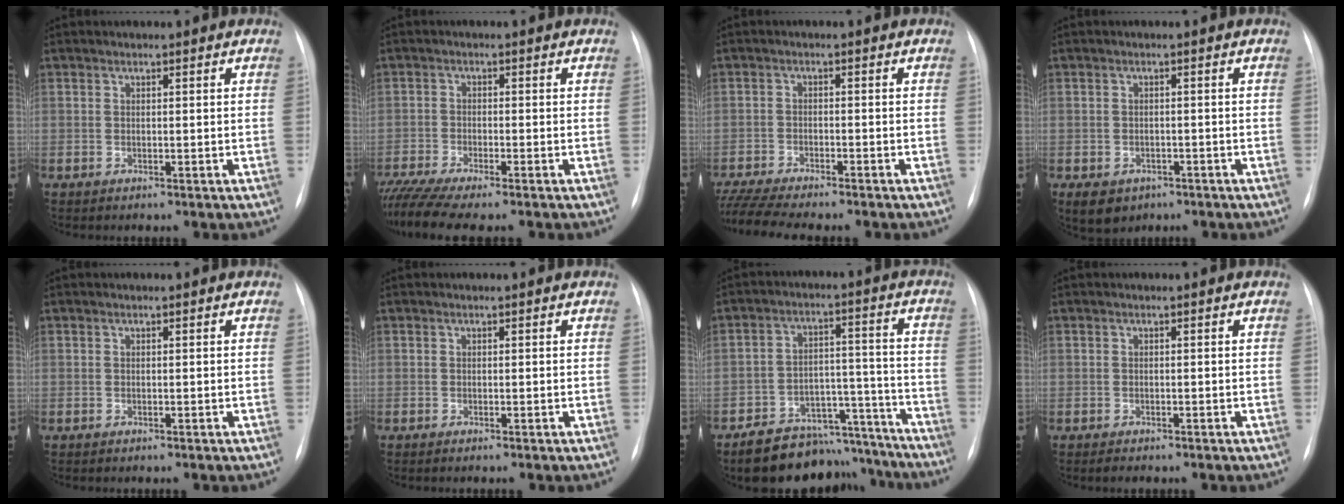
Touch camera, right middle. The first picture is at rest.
{"total": 8.1, "force": [-7.0, 0.0, 4.2], "torque": [-0.071, -0.016, -0.114]}
{"total": 11.3, "force": [-10.0, 1.2, 5.2], "torque": [-0.084, -0.010, -0.151]}
{"total": 8.1, "force": [-4.5, 6.1, 2.9], "torque": [-0.066, 0.001, -0.053]}
{"total": 0.0}
{"total": 0.0}
{"total": 15.3, "force": [-13.9, 5.6, 3.0], "torque": [-0.021, 0.052, -0.195]}
{"total": 2.6, "force": [-2.1, 0.9, 1.2], "torque": [-0.025, -0.006, -0.024]}